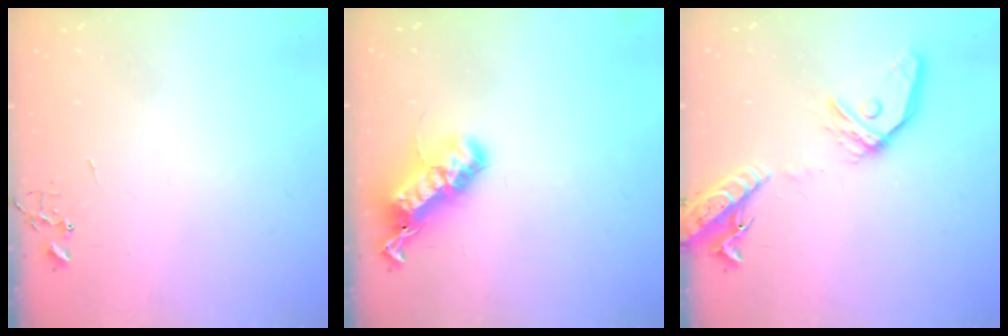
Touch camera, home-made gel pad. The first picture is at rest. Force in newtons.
{"total": 20.4, "press": 20.4, "slide": 0.4}
{"total": 17.0, "press": 16.6, "slide": 3.5}